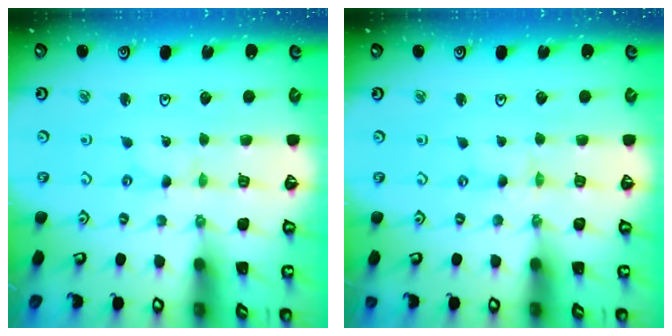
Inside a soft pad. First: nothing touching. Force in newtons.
{"total": 0.0}